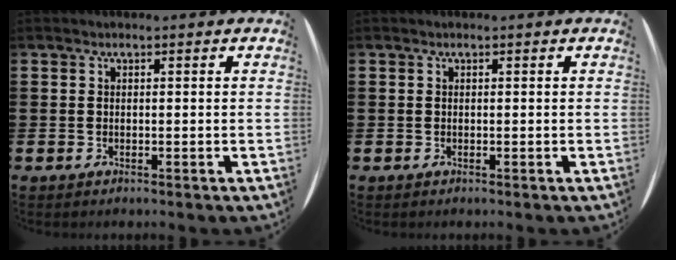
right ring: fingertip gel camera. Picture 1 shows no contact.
{"total": 0.0}